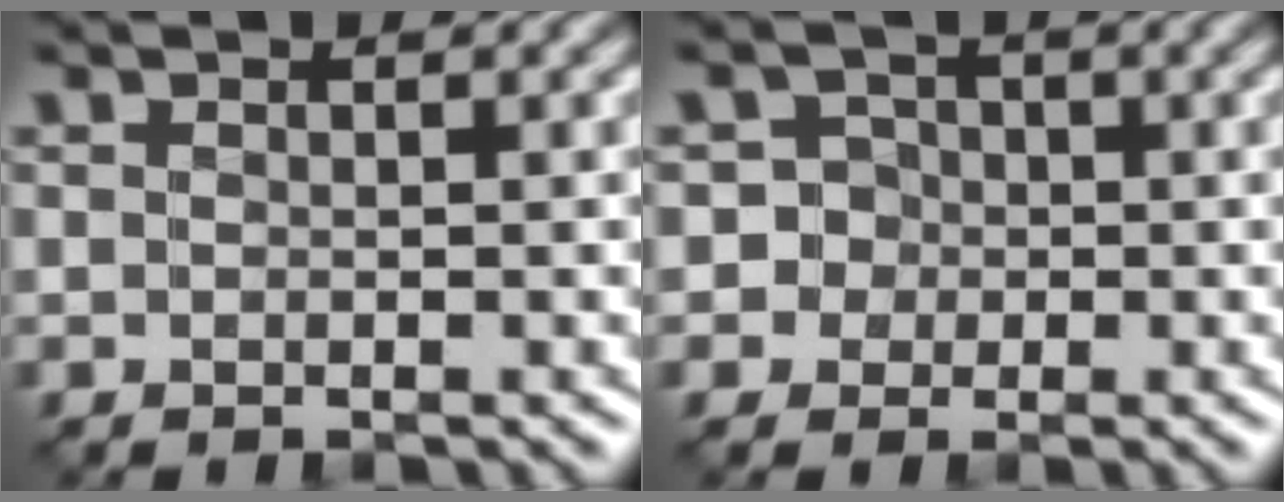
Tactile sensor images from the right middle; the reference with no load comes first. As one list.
[{"total": 4.3, "force": [-0.5, 4.2, 0.6], "torque": [0.014, 0.022, -0.024]}]